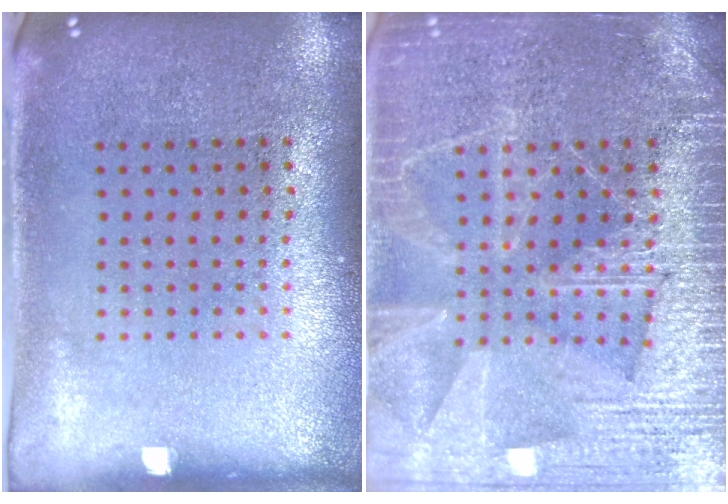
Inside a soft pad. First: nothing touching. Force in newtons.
{"total": 6.5, "press": 6.4, "slide": 0.9}